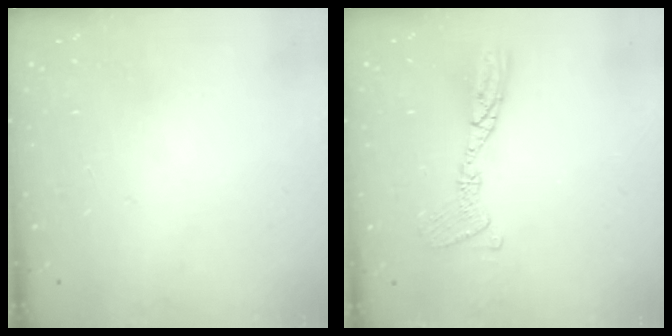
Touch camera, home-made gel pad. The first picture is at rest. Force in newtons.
{"total": 12.4, "press": 12.4, "slide": 1.1}